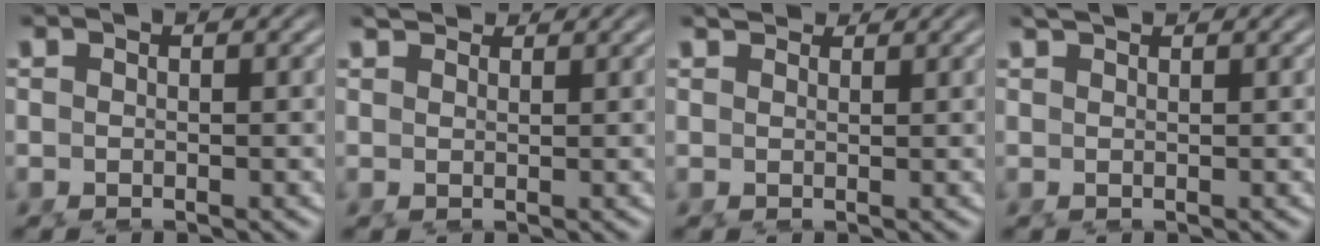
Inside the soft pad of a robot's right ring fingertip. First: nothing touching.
{"total": 2.3, "force": [2.3, -0.2, 0.4], "torque": [0.008, 0.005, 0.041]}
{"total": 2.1, "force": [2.1, -0.1, 0.3], "torque": [0.009, 0.004, 0.038]}
{"total": 1.4, "force": [1.3, -0.6, 0.2], "torque": [0.006, 0.005, 0.025]}